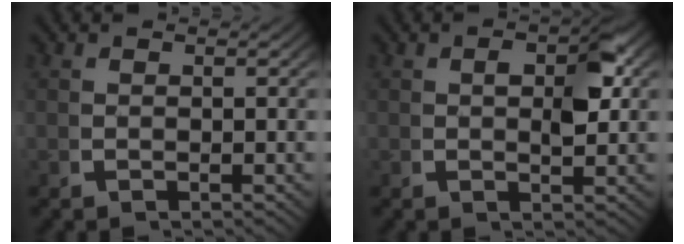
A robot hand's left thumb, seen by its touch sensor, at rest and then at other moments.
{"total": 3.6, "force": [0.8, 0.6, 3.5], "torque": [-0.036, 0.014, 0.009]}